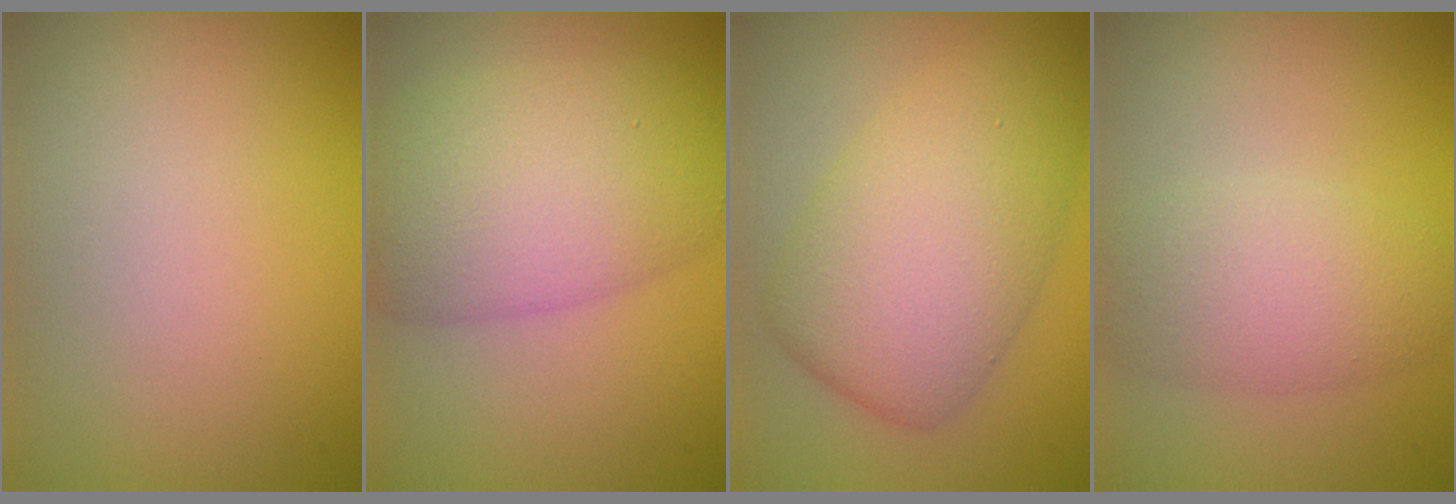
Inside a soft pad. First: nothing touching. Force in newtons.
{"total": 7.9, "press": 7.9, "slide": 0.4}
{"total": 7.8, "press": 7.8, "slide": 0.0}
{"total": 4.1, "press": 4.1, "slide": 0.1}